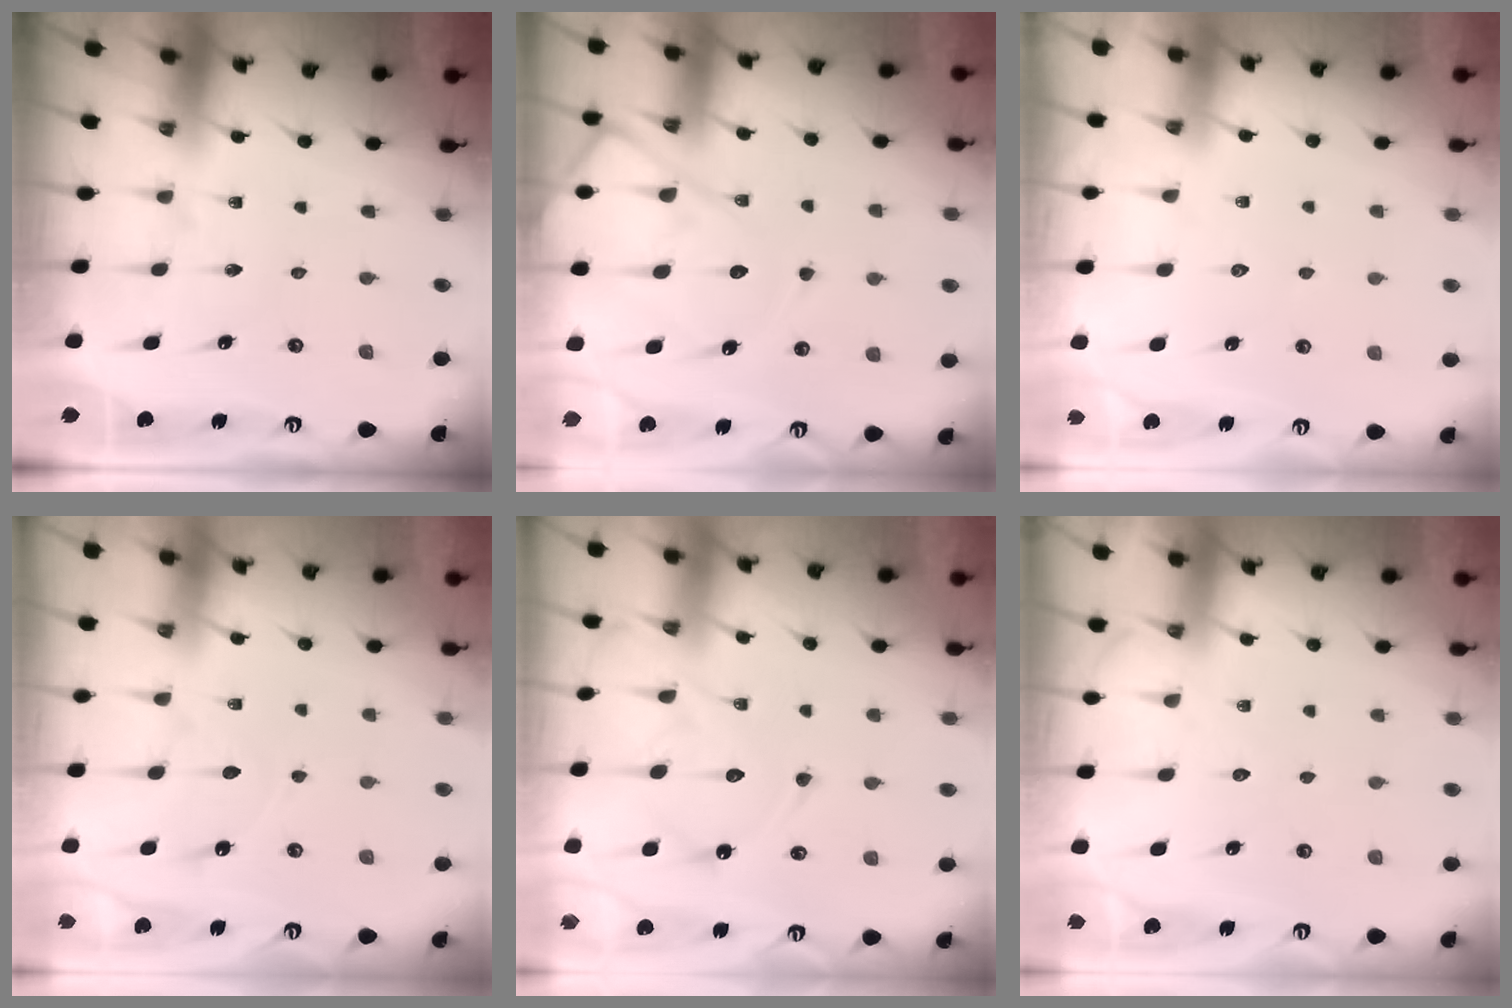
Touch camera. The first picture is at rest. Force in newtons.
{"total": 13.4, "press": 13.4, "slide": 1.2}
{"total": 4.3, "press": 4.2, "slide": 0.6}
{"total": 5.0, "press": 5.0, "slide": 0.6}
{"total": 12.8, "press": 12.8, "slide": 0.6}
{"total": 5.7, "press": 5.7, "slide": 0.8}